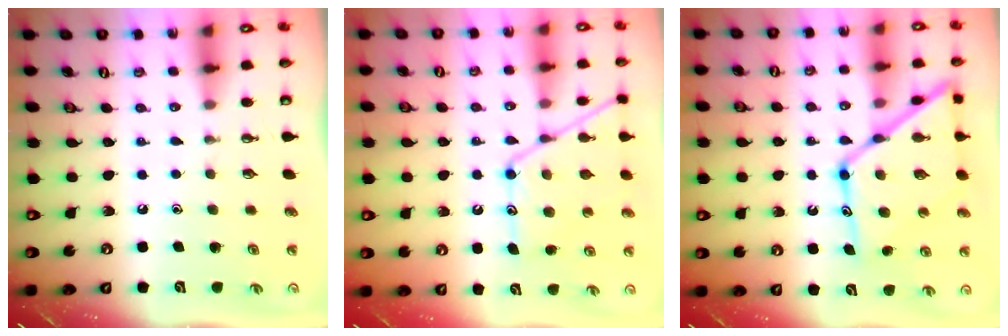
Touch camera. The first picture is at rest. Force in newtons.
{"total": 14.0, "press": 14.0, "slide": 1.0}
{"total": 17.9, "press": 17.8, "slide": 1.7}